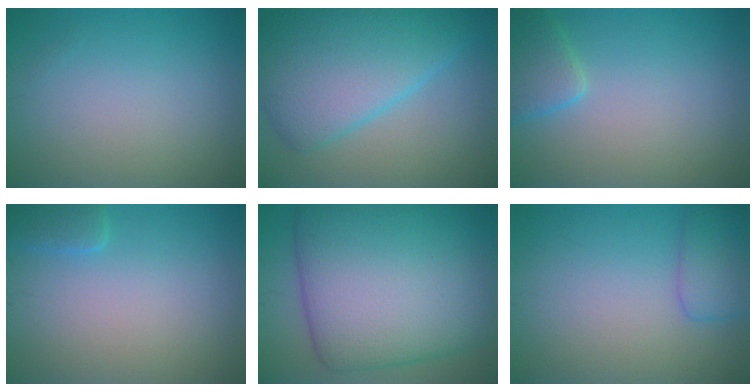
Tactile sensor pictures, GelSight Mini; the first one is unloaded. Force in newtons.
{"total": 9.1, "press": 9.1, "slide": 0.0}
{"total": 2.9, "press": 2.9, "slide": 0.1}
{"total": 1.7, "press": 1.7, "slide": 0.1}
{"total": 16.7, "press": 16.7, "slide": 0.2}
{"total": 2.9, "press": 2.9, "slide": 0.1}